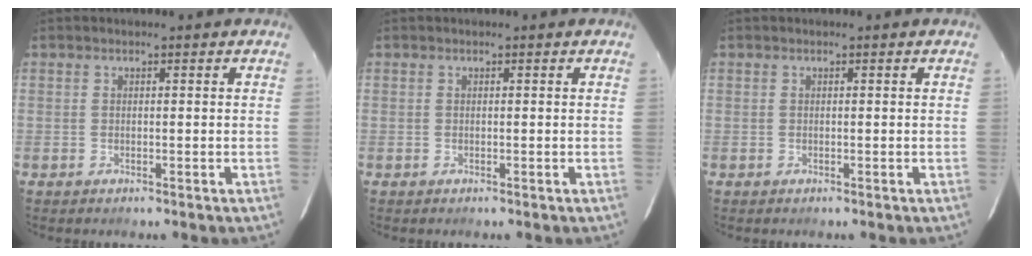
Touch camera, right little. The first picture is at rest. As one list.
[{"total": 0.0}, {"total": 0.0}]